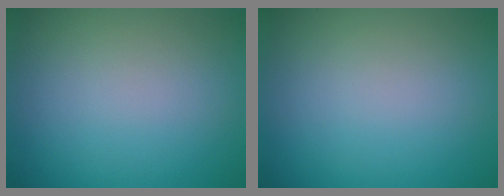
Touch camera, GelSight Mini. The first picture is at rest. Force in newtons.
{"total": 0.0}